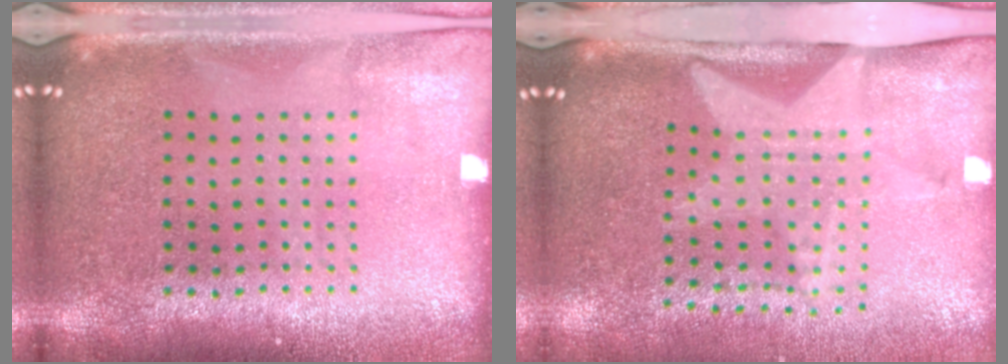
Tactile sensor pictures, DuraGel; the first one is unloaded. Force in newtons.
{"total": 2.0, "press": 1.5, "slide": 1.3}